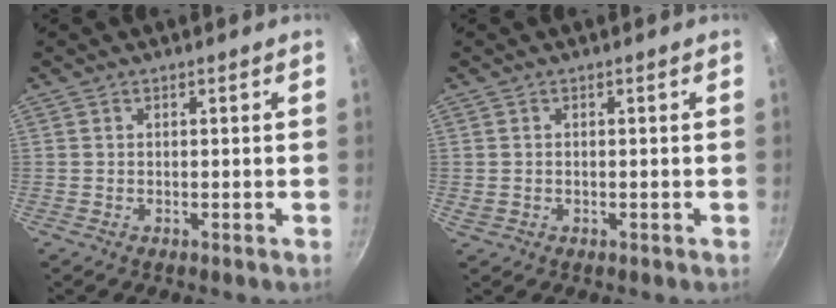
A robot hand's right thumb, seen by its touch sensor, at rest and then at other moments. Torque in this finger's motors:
{"motor_torque": [0.36, 0.49, -0.10, 0.13, -0.01]}